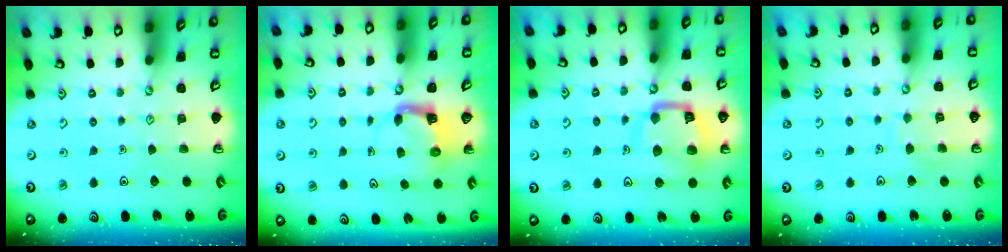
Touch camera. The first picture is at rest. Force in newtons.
{"total": 4.0, "press": 3.9, "slide": 0.6}
{"total": 13.7, "press": 13.7, "slide": 1.4}
{"total": 4.5, "press": 4.5, "slide": 0.6}